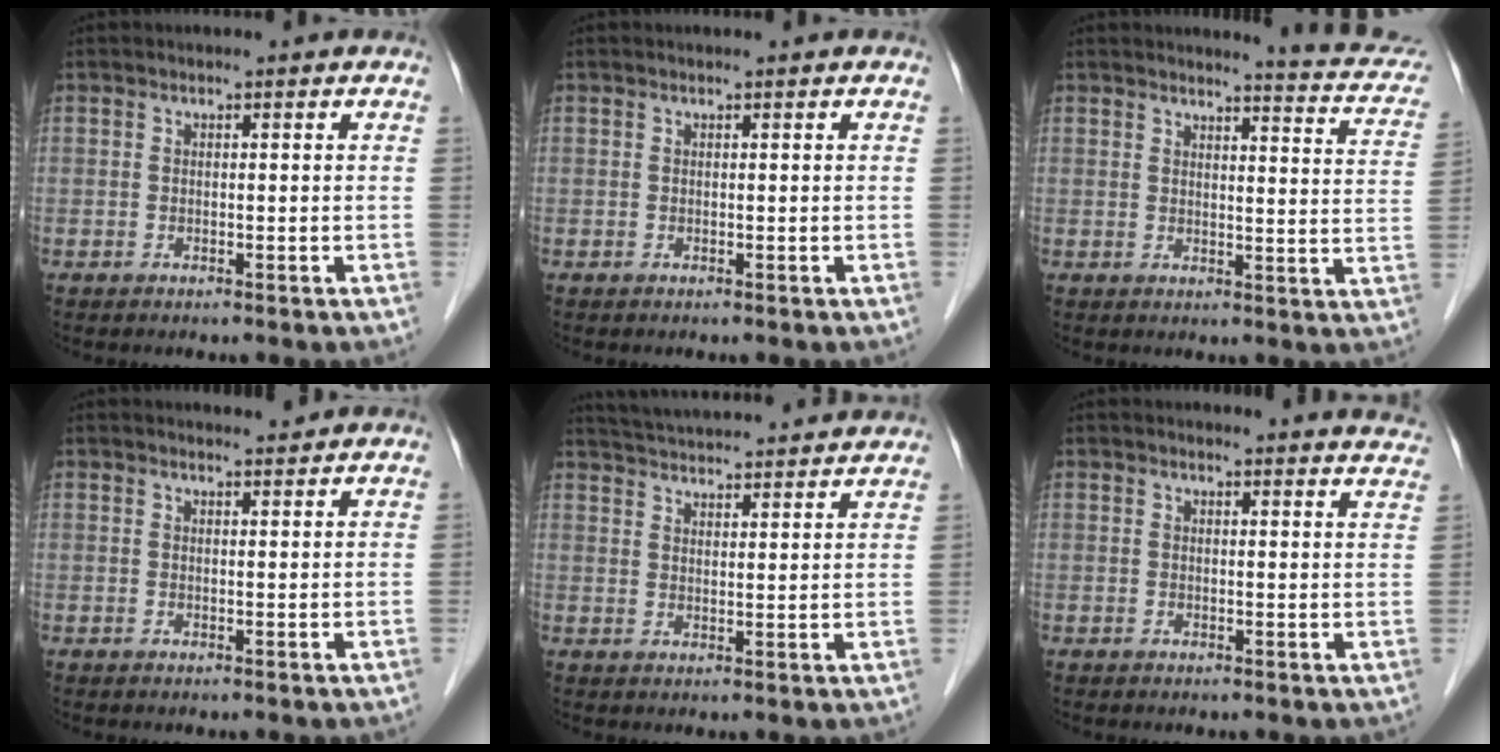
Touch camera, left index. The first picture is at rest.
{"total": 0.0}
{"total": 9.6, "force": [9.1, 0.7, 3.0], "torque": [-0.027, -0.039, 0.079]}
{"total": 1.8, "force": [1.8, 0.0, 0.2], "torque": [-0.007, -0.001, 0.030]}
{"total": 16.6, "force": [15.6, 1.4, 5.4], "torque": [-0.094, 0.034, 0.220]}
{"total": 13.7, "force": [13.4, 1.4, 2.1], "torque": [-0.002, -0.040, 0.130]}